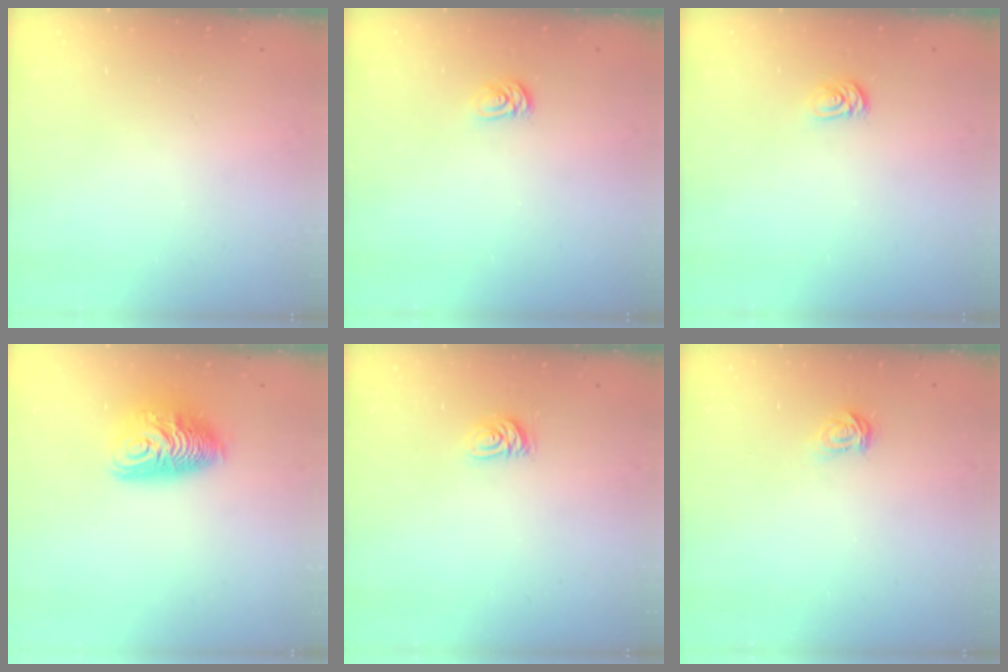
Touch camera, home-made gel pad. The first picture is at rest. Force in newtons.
{"total": 2.6, "press": 2.6, "slide": 0.3}
{"total": 2.6, "press": 2.6, "slide": 0.3}
{"total": 10.6, "press": 10.6, "slide": 0.8}
{"total": 4.0, "press": 3.9, "slide": 0.7}
{"total": 3.0, "press": 3.0, "slide": 0.3}